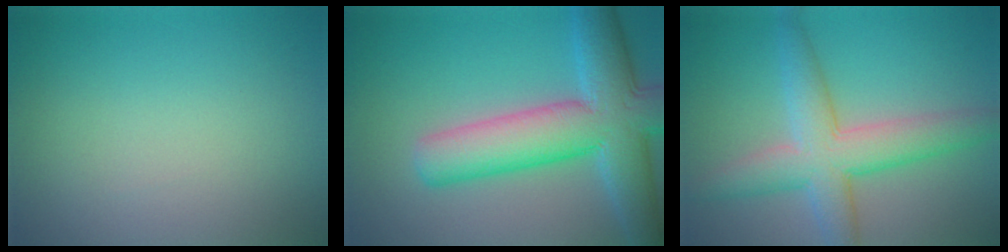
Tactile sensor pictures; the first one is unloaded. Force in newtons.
{"total": 9.5, "press": 9.5, "slide": 0.4}
{"total": 5.9, "press": 5.9, "slide": 0.1}